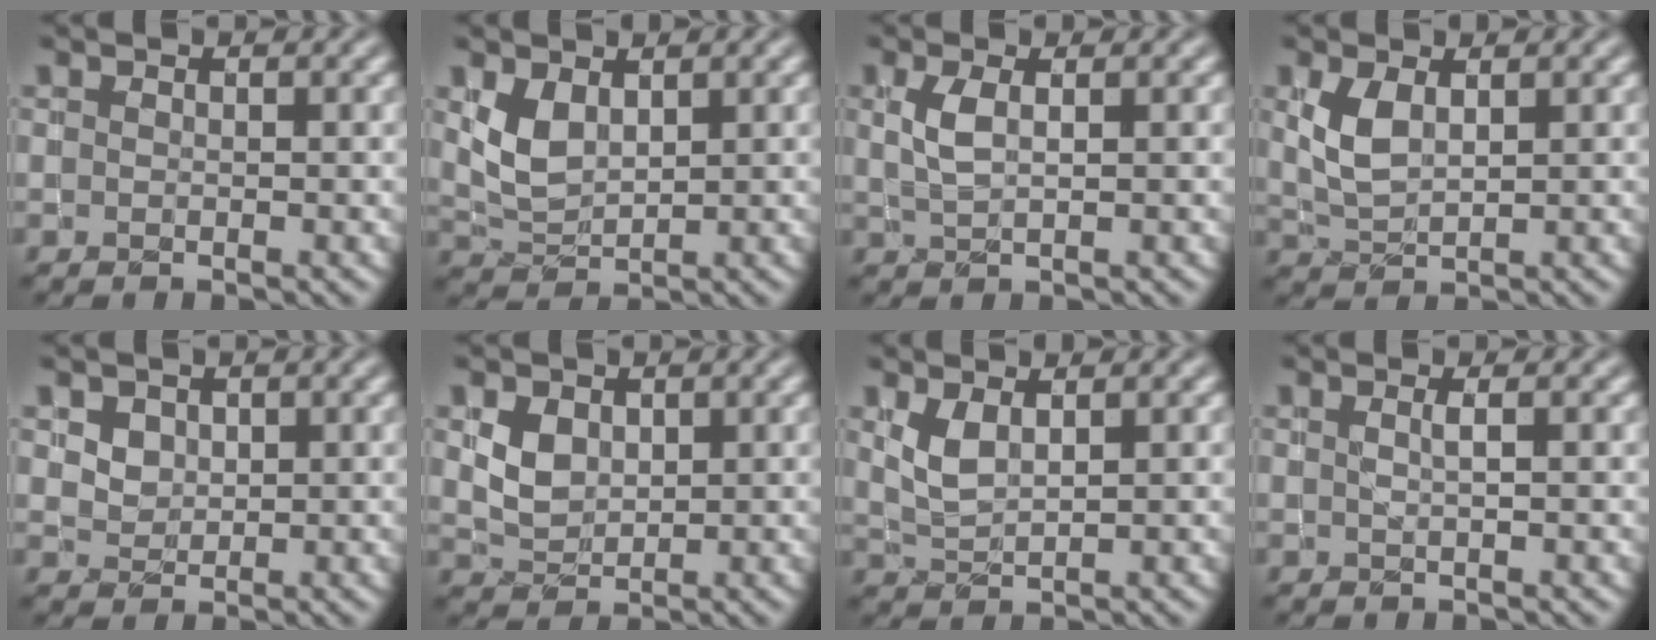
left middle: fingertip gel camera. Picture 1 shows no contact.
{"total": 2.6, "force": [1.0, 1.6, 1.8], "torque": [-0.044, -0.004, 0.028]}
{"total": 2.0, "force": [0.4, 0.8, 1.8], "torque": [-0.047, 0.001, 0.012]}
{"total": 2.8, "force": [0.8, 1.5, 2.3], "torque": [-0.057, 0.001, 0.022]}
{"total": 1.7, "force": [0.8, 1.4, 0.6], "torque": [-0.019, -0.005, 0.022]}
{"total": 2.4, "force": [0.7, 1.9, 1.4], "torque": [-0.032, -0.003, 0.017]}
{"total": 2.0, "force": [0.9, 0.9, 1.6], "torque": [-0.043, -0.004, 0.024]}
{"total": 0.8, "force": [0.0, 0.2, 0.8], "torque": [-0.009, -0.004, -0.005]}